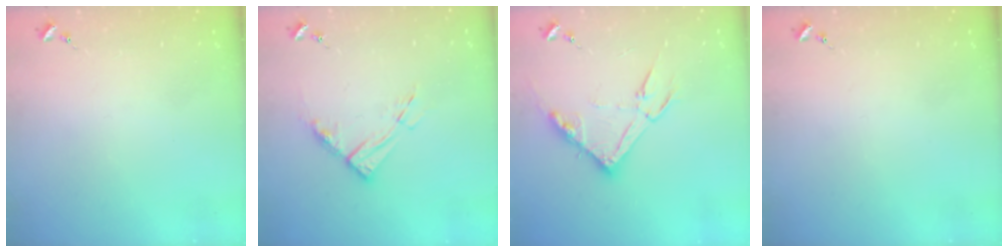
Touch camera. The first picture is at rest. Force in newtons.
{"total": 9.6, "press": 9.5, "slide": 1.1}
{"total": 14.8, "press": 14.8, "slide": 0.4}
{"total": 0.0}